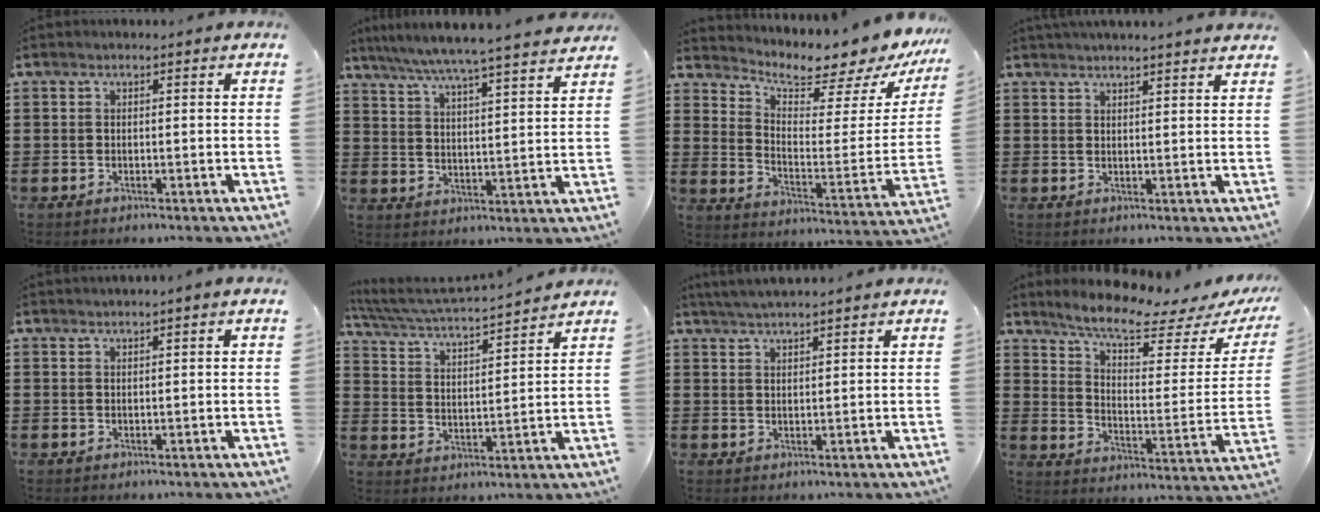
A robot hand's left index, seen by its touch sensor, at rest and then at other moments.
{"total": 5.8, "force": [5.3, -0.7, 2.4], "torque": [-0.068, -0.036, 0.087]}
{"total": 6.3, "force": [5.9, 1.5, 1.8], "torque": [-0.047, -0.060, 0.093]}
{"total": 2.1, "force": [2.1, -0.3, 0.3], "torque": [-0.010, -0.003, 0.040]}
{"total": 0.7, "force": [0.6, -0.2, 0.4], "torque": [-0.007, -0.002, 0.012]}
{"total": 4.1, "force": [3.9, -0.1, 1.2], "torque": [-0.046, -0.033, 0.061]}
{"total": 2.5, "force": [2.4, -0.3, 0.6], "torque": [-0.017, 0.000, 0.045]}
{"total": 8.2, "force": [6.9, 1.0, 4.4], "torque": [-0.097, -0.039, 0.117]}